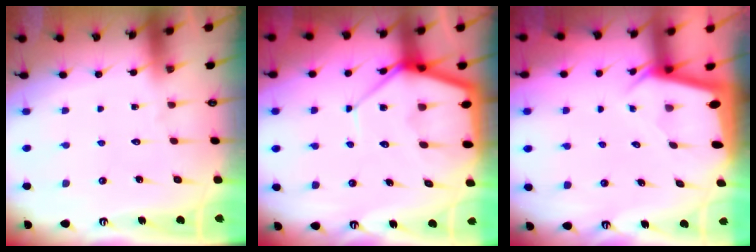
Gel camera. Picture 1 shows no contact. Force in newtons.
{"total": 12.0, "press": 11.9, "slide": 1.2}
{"total": 2.2, "press": 2.2, "slide": 0.1}